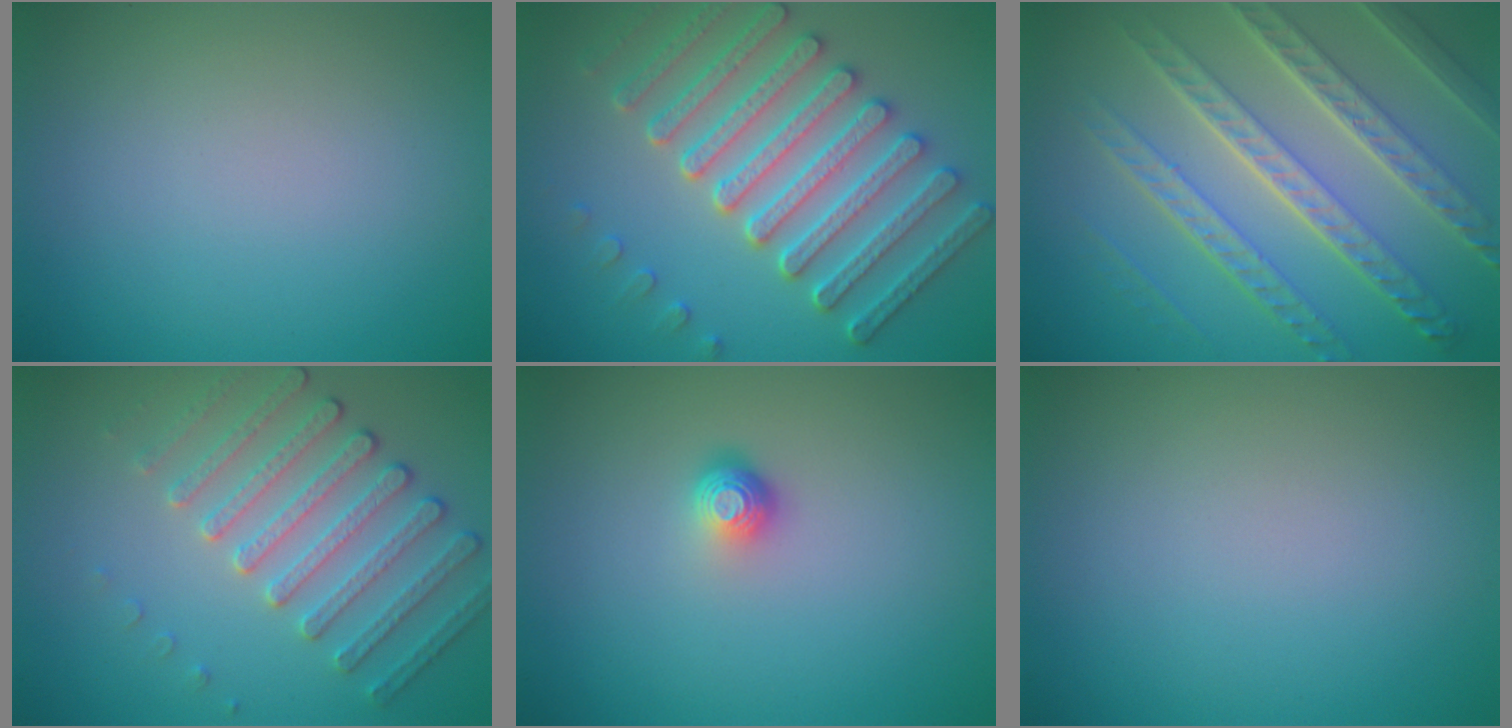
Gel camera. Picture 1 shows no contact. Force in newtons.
{"total": 6.9, "press": 6.2, "slide": 3.1}
{"total": 8.4, "press": 6.1, "slide": 5.8}
{"total": 4.2, "press": 3.8, "slide": 1.8}
{"total": 1.8, "press": 1.2, "slide": 1.3}
{"total": 0.0}